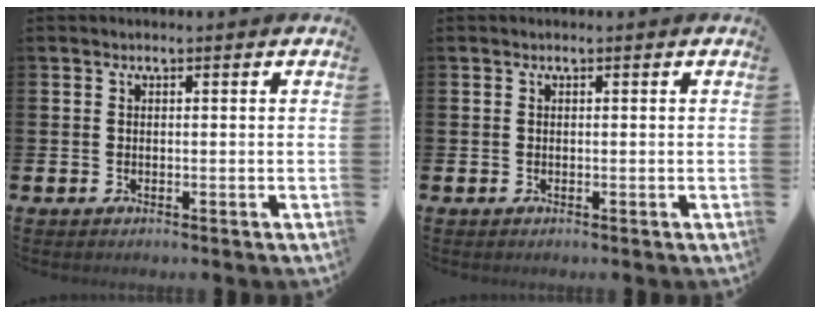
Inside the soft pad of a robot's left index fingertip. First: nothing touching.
{"total": 0.0}